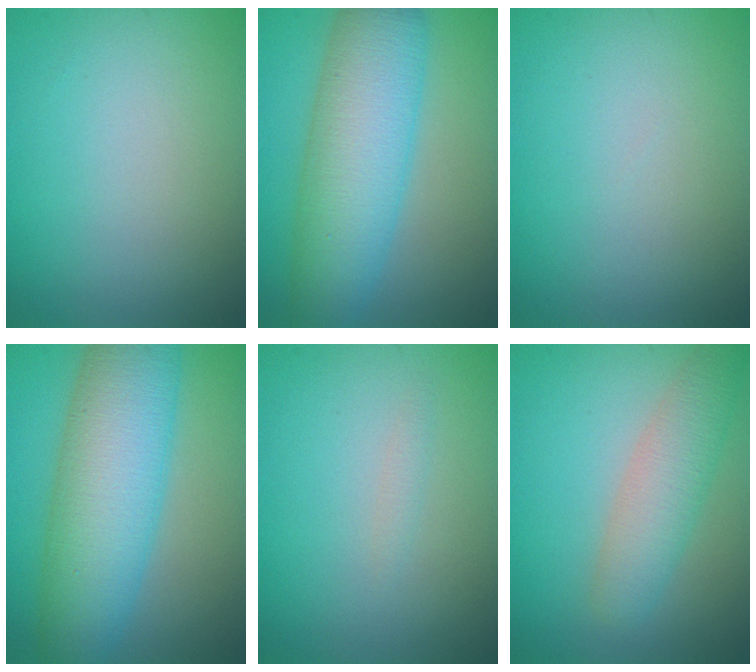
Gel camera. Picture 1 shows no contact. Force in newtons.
{"total": 8.8, "press": 8.8, "slide": 0.0}
{"total": 0.0}
{"total": 10.2, "press": 10.2, "slide": 0.1}
{"total": 0.7, "press": 0.6, "slide": 0.1}
{"total": 4.1, "press": 4.1, "slide": 0.3}